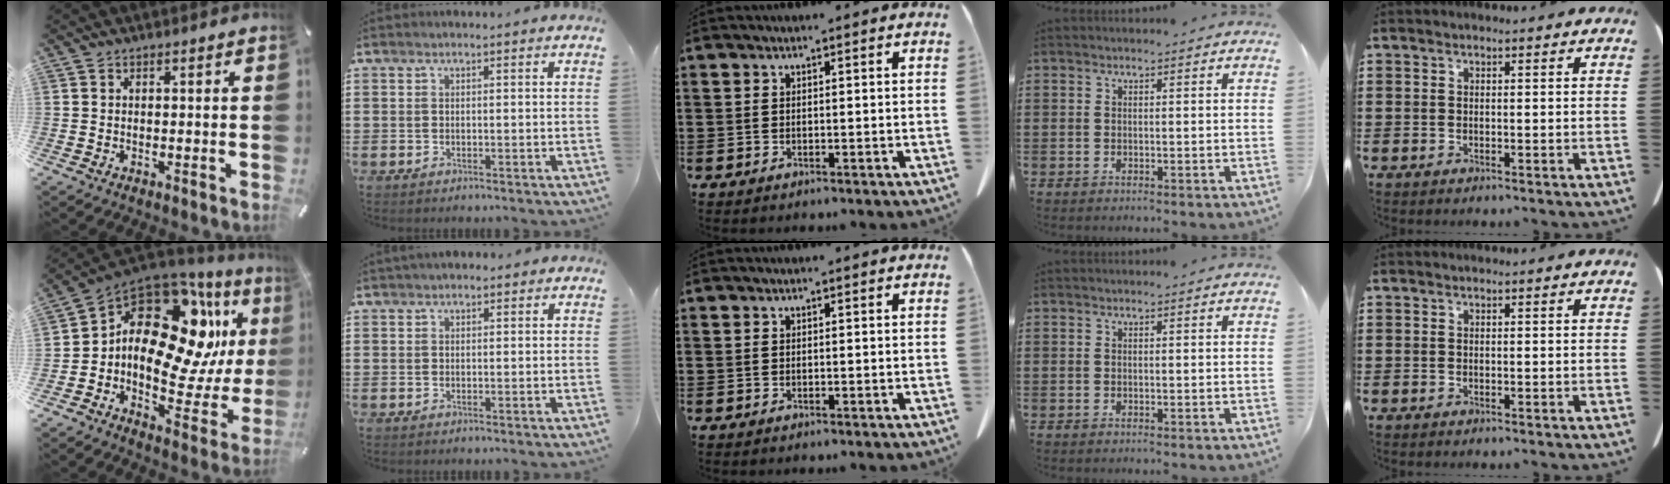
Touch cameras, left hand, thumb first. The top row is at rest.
{"thumb": {"total": 19.7, "force": [5.6, 12.6, 14.1], "torque": [-0.216, -0.056, 0.093]}, "index": {"total": 0.9, "force": [0.2, 0.6, 0.6], "torque": [-0.014, 0.006, 0.002]}}